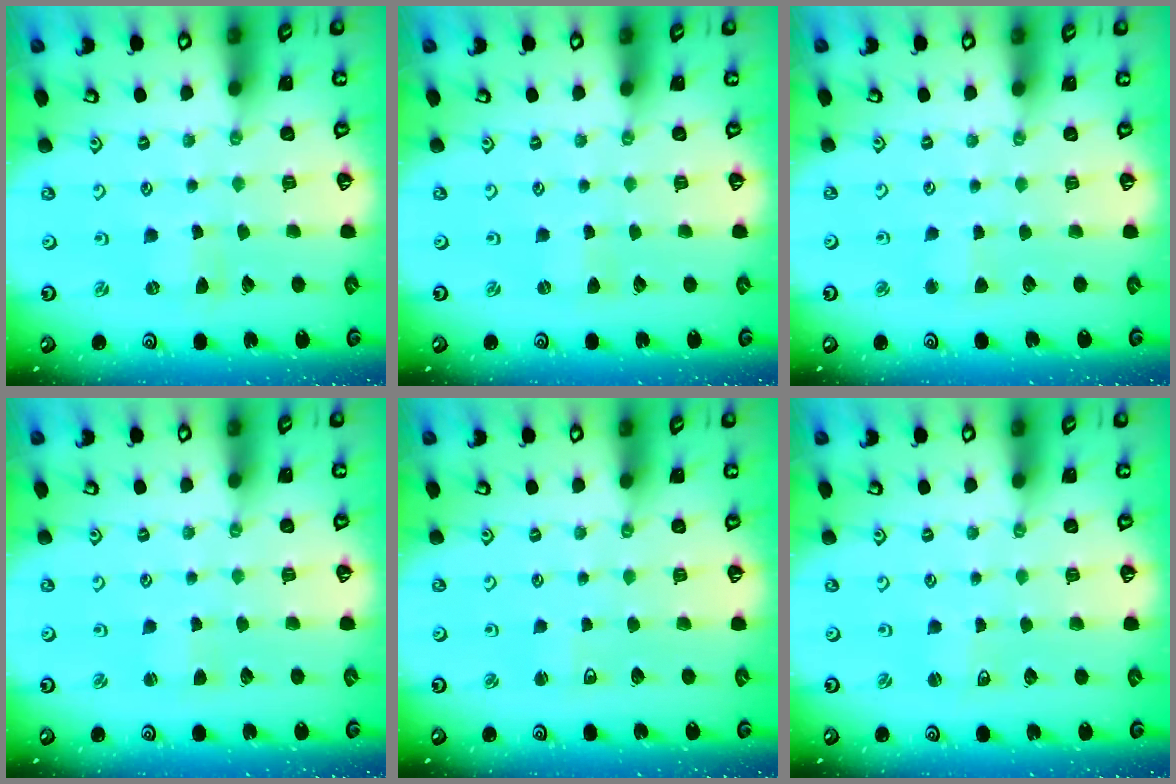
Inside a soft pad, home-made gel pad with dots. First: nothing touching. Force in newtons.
{"total": 0.0}
{"total": 2.6, "press": 2.6, "slide": 0.2}
{"total": 1.3, "press": 1.3, "slide": 0.2}
{"total": 2.2, "press": 2.1, "slide": 0.6}
{"total": 1.2, "press": 1.2, "slide": 0.0}